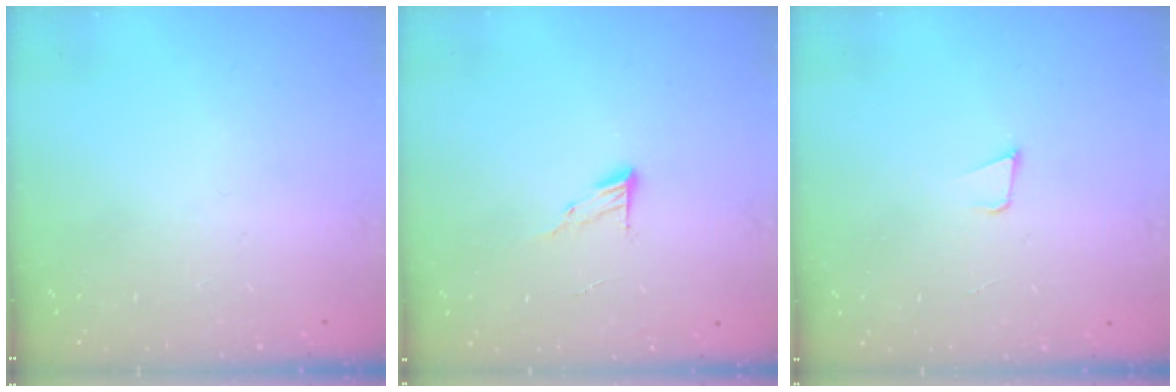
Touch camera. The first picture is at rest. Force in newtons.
{"total": 4.6, "press": 4.5, "slide": 0.5}
{"total": 3.2, "press": 1.9, "slide": 2.6}